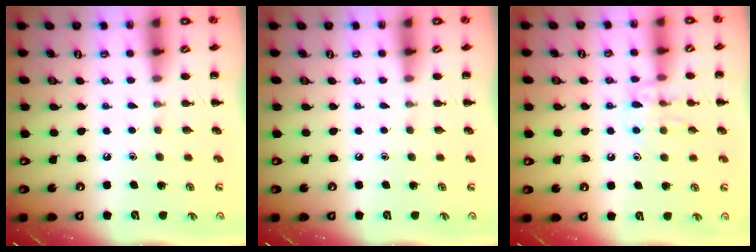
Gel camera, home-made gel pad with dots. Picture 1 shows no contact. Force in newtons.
{"total": 0.0}
{"total": 9.9, "press": 9.8, "slide": 1.1}